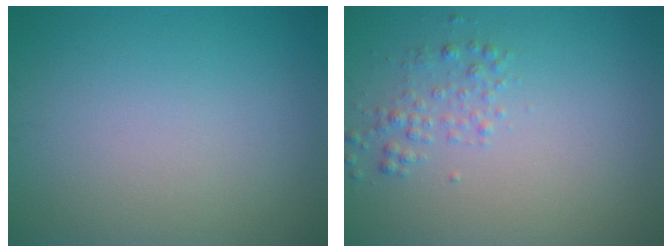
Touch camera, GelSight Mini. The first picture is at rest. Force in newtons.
{"total": 1.6, "press": 1.6, "slide": 0.0}